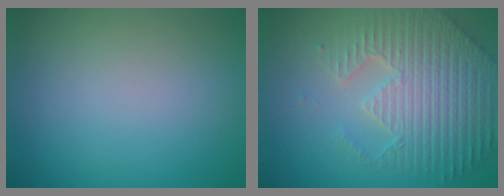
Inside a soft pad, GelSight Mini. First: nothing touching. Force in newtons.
{"total": 7.0, "press": 5.4, "slide": 4.4}